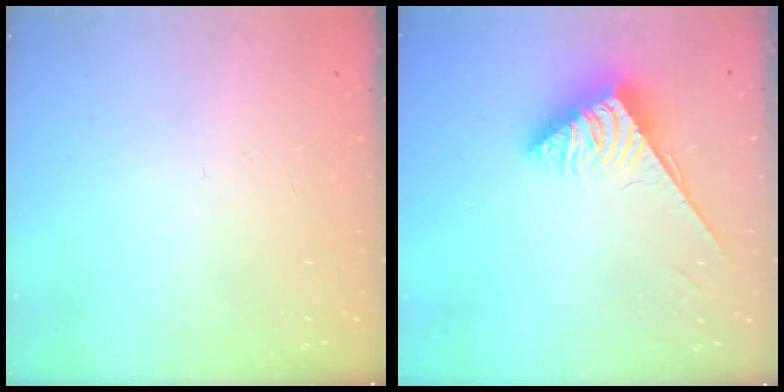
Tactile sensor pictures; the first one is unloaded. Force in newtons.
{"total": 3.8, "press": 3.8, "slide": 0.5}